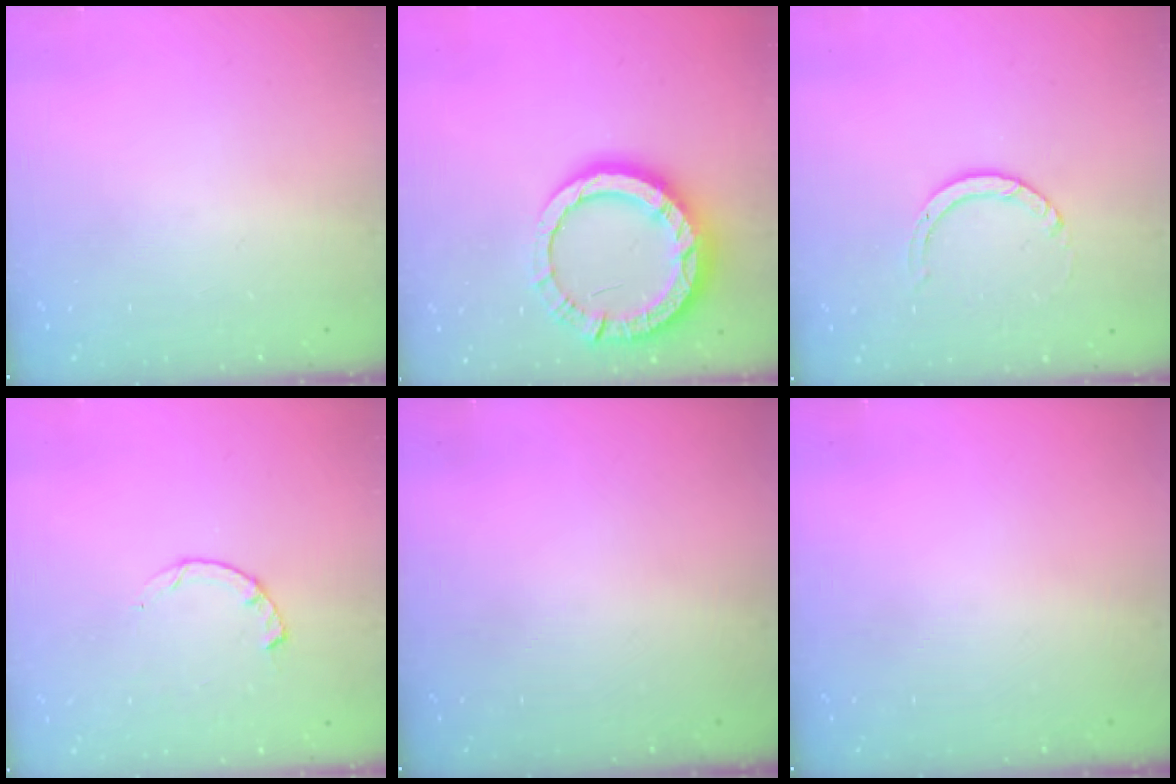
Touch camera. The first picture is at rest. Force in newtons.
{"total": 13.9, "press": 13.8, "slide": 1.5}
{"total": 4.0, "press": 4.0, "slide": 0.2}
{"total": 2.3, "press": 2.3, "slide": 0.4}
{"total": 0.0}
{"total": 0.0}